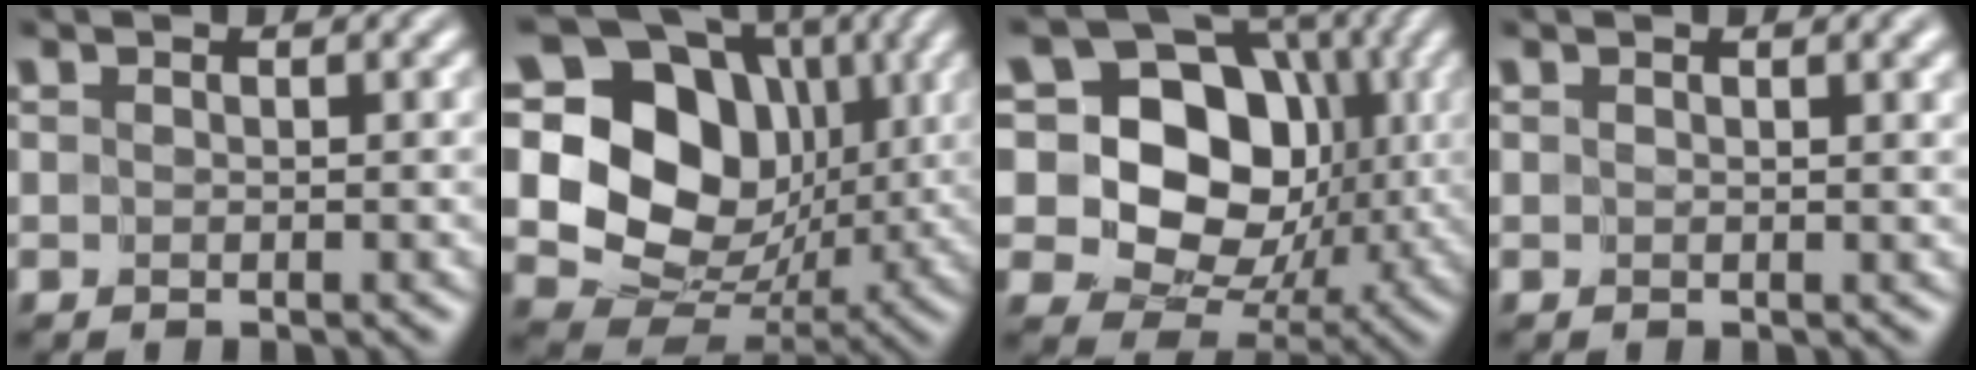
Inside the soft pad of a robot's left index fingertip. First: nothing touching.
{"total": 13.4, "force": [2.7, 10.8, 7.3], "torque": [-0.114, 0.014, 0.035]}
{"total": 14.6, "force": [2.8, 11.6, 8.3], "torque": [-0.150, 0.038, 0.035]}
{"total": 2.6, "force": [1.3, 0.8, 2.2], "torque": [-0.022, 0.002, 0.010]}